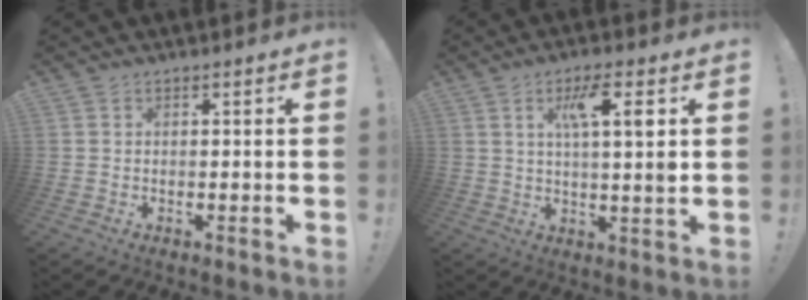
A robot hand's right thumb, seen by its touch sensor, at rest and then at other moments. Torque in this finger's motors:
{"motor_torque": [-0.40, 0.56, 1.33, 0.12, 0.11]}